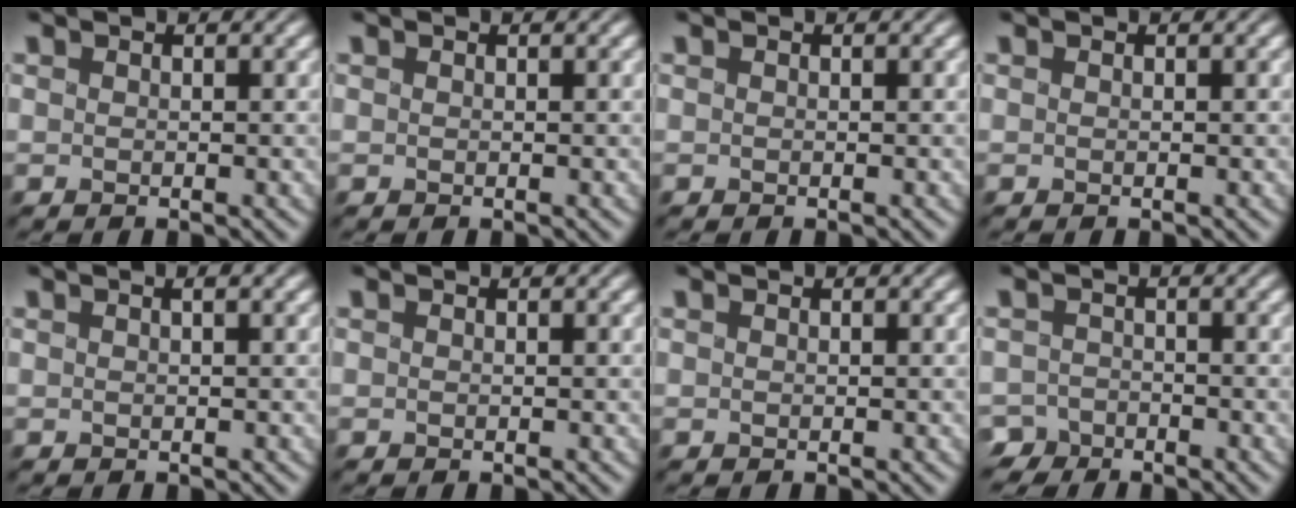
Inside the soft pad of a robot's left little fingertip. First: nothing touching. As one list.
[{"total": 0.0}, {"total": 0.0}, {"total": 0.0}, {"total": 0.6, "force": [0.2, 0.0, 0.6], "torque": [-0.012, 0.003, 0.002]}, {"total": 0.0}, {"total": 0.0}, {"total": 2.3, "force": [-2.0, 1.2, 0.0], "torque": [0.011, 0.001, -0.045]}]